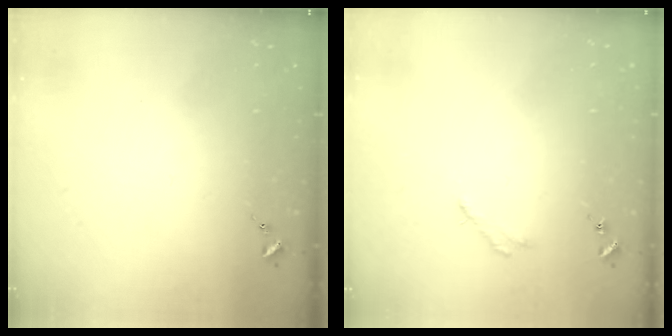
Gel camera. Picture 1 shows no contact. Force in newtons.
{"total": 2.5, "press": 2.5, "slide": 0.2}